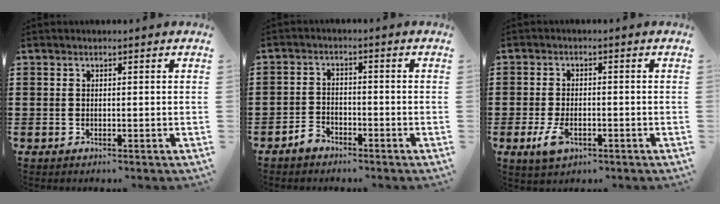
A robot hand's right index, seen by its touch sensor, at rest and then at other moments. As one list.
[{"total": 2.6, "force": [-2.2, 1.2, 0.5], "torque": [-0.014, 0.006, -0.047]}, {"total": 4.1, "force": [-1.6, 2.2, 3.2], "torque": [-0.074, -0.005, -0.032]}]